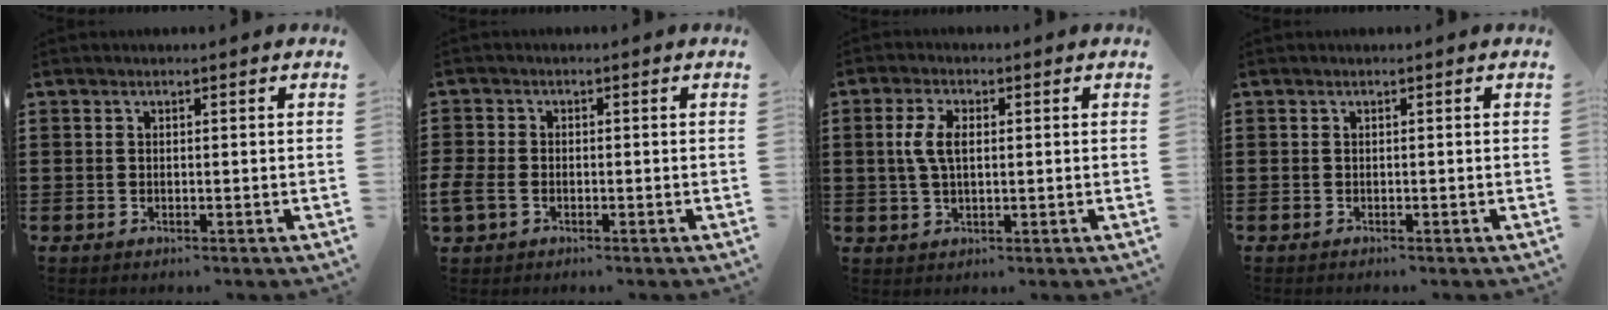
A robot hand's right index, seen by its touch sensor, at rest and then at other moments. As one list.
[{"total": 2.5, "force": [-1.2, 1.7, 1.5], "torque": [-0.050, -0.009, -0.027]}, {"total": 4.6, "force": [0.5, 2.3, 4.0], "torque": [-0.096, 0.005, 0.002]}, {"total": 0.0}]